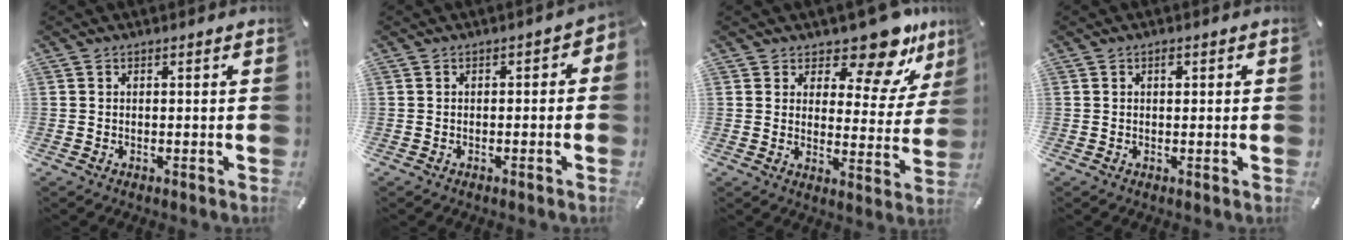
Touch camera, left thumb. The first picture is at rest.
{"total": 1.9, "force": [-1.1, 1.1, 1.2], "torque": [-0.021, 0.006, -0.021]}
{"total": 13.7, "force": [10.6, 5.1, 6.9], "torque": [-0.094, -0.088, 0.178]}
{"total": 1.2, "force": [0.3, 0.7, 0.9], "torque": [-0.010, 0.001, 0.003]}